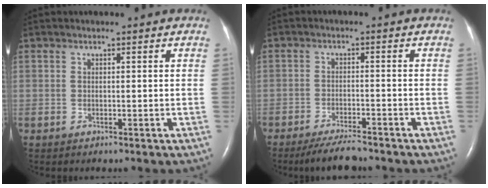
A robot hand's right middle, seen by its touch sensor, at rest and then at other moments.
{"total": 5.3, "force": [-4.7, 0.8, 2.4], "torque": [-0.047, -0.014, -0.082]}